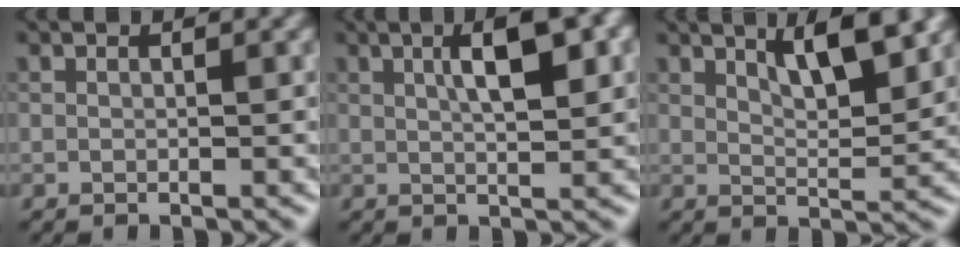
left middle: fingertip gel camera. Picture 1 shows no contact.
{"total": 5.9, "force": [1.8, 1.7, 5.4], "torque": [-0.080, 0.010, 0.026]}
{"total": 5.0, "force": [2.9, 1.3, 3.9], "torque": [-0.063, 0.000, 0.046]}